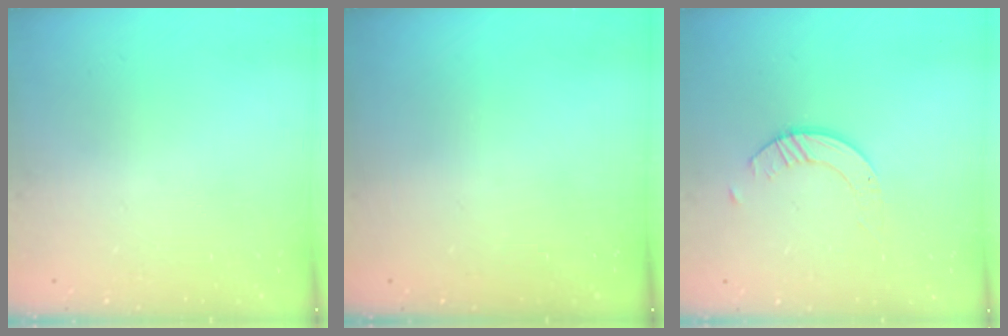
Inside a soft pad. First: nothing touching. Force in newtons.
{"total": 0.0}
{"total": 2.6, "press": 2.5, "slide": 0.3}